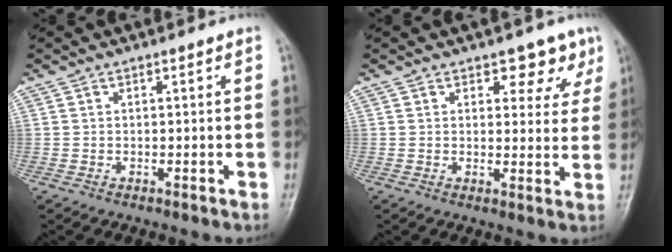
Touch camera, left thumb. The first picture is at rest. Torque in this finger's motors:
{"motor_torque": [-0.09, 0.06, -0.09, -0.09, 0.01]}